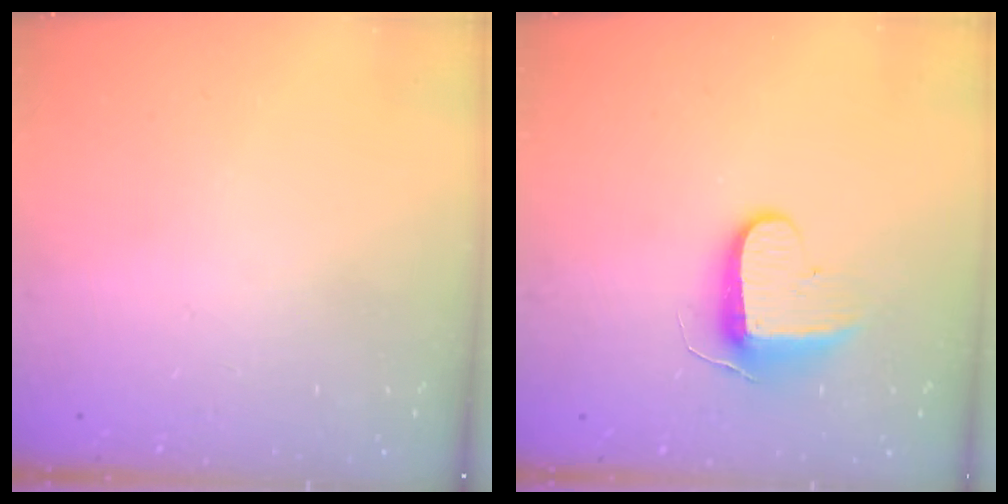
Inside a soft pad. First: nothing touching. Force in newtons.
{"total": 8.9, "press": 8.8, "slide": 1.1}